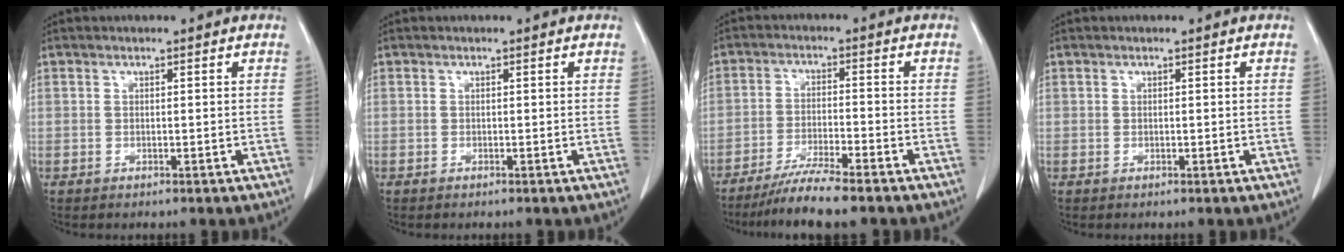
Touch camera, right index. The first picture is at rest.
{"total": 0.0}
{"total": 7.4, "force": [-6.1, -0.5, 4.1], "torque": [-0.070, -0.023, -0.105]}
{"total": 0.0}